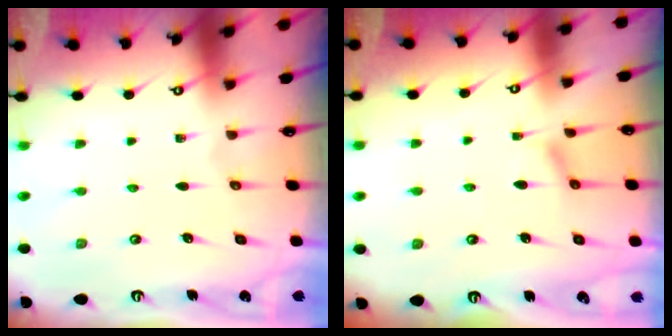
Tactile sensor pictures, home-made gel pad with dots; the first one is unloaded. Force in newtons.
{"total": 1.8, "press": 1.7, "slide": 0.5}